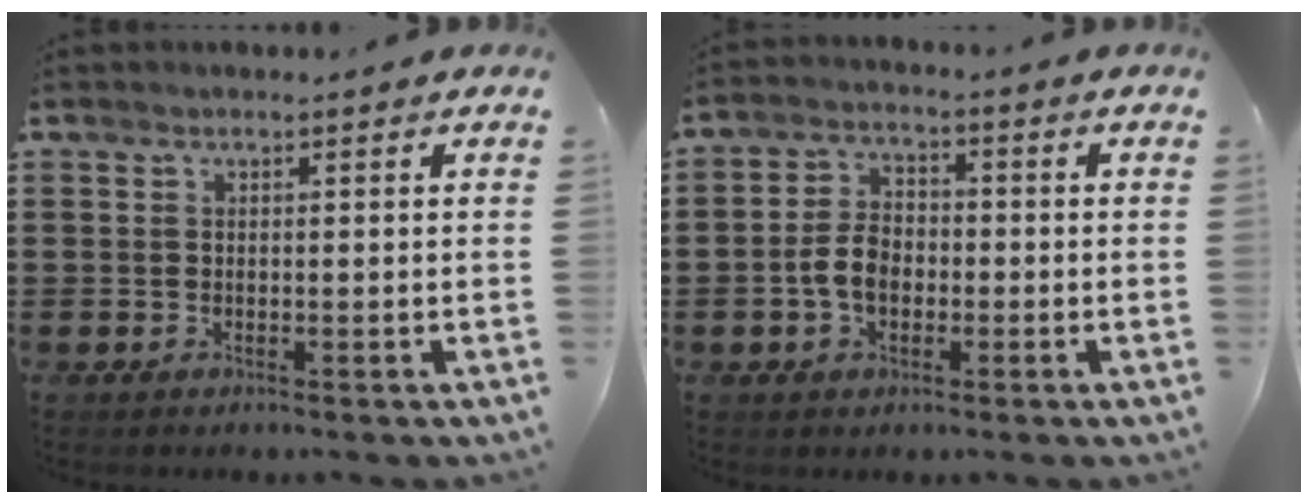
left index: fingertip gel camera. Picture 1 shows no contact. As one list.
[{"total": 5.5, "force": [-1.3, 3.6, 4.1], "torque": [-0.096, 0.003, -0.028]}]